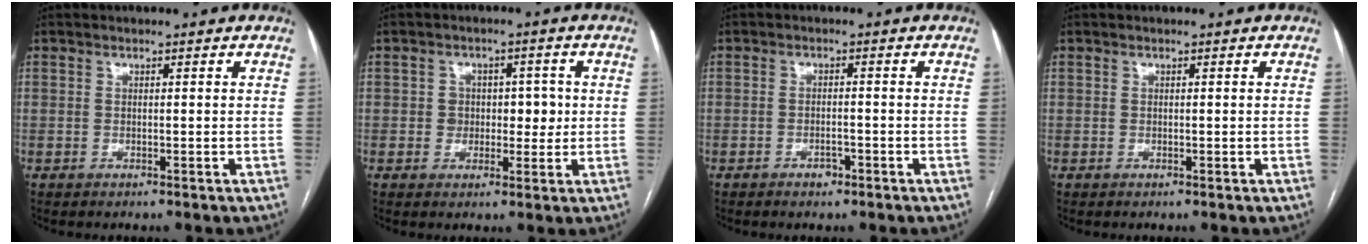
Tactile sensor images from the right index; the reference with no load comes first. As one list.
[{"total": 4.7, "force": [0.1, 3.8, 2.7], "torque": [-0.018, 0.017, 0.005]}, {"total": 1.9, "force": [-1.3, 0.9, 1.1], "torque": [-0.017, 0.003, -0.016]}, {"total": 0.0}]